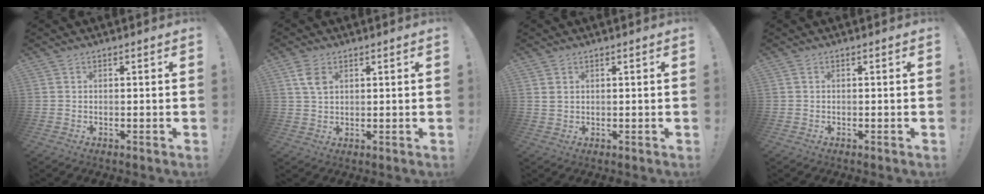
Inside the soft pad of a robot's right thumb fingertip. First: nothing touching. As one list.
[{"total": 5.2, "force": [2.3, 3.0, 3.6], "torque": [-0.059, -0.004, 0.044]}, {"total": 2.0, "force": [1.2, 1.2, 1.0], "torque": [-0.014, -0.002, 0.022]}, {"total": 0.0}]